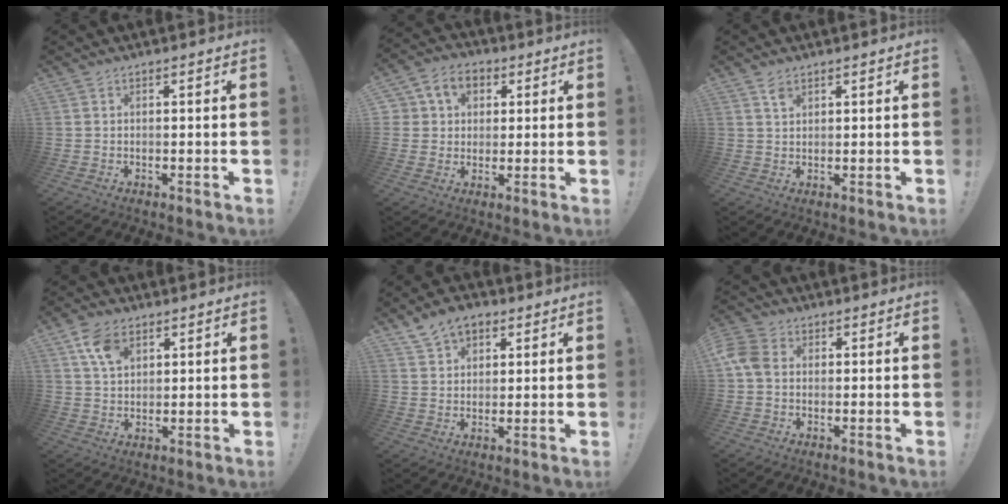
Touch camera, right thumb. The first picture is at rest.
{"total": 8.2, "force": [2.4, 7.2, 3.2], "torque": [-0.051, -0.004, 0.050]}
{"total": 2.2, "force": [1.5, 1.3, 1.0], "torque": [-0.016, -0.006, 0.027]}
{"total": 7.7, "force": [4.0, 4.9, 4.3], "torque": [-0.078, -0.008, 0.077]}
{"total": 7.8, "force": [5.0, 5.1, 3.2], "torque": [-0.051, -0.016, 0.096]}
{"total": 6.9, "force": [0.6, 5.2, 4.5], "torque": [-0.093, 0.007, 0.013]}